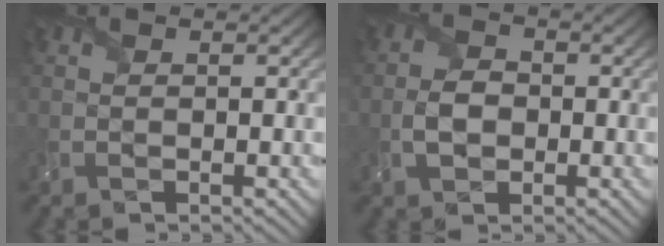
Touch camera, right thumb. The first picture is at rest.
{"total": 3.3, "force": [-0.7, 2.4, 2.1], "torque": [-0.049, 0.000, -0.017]}